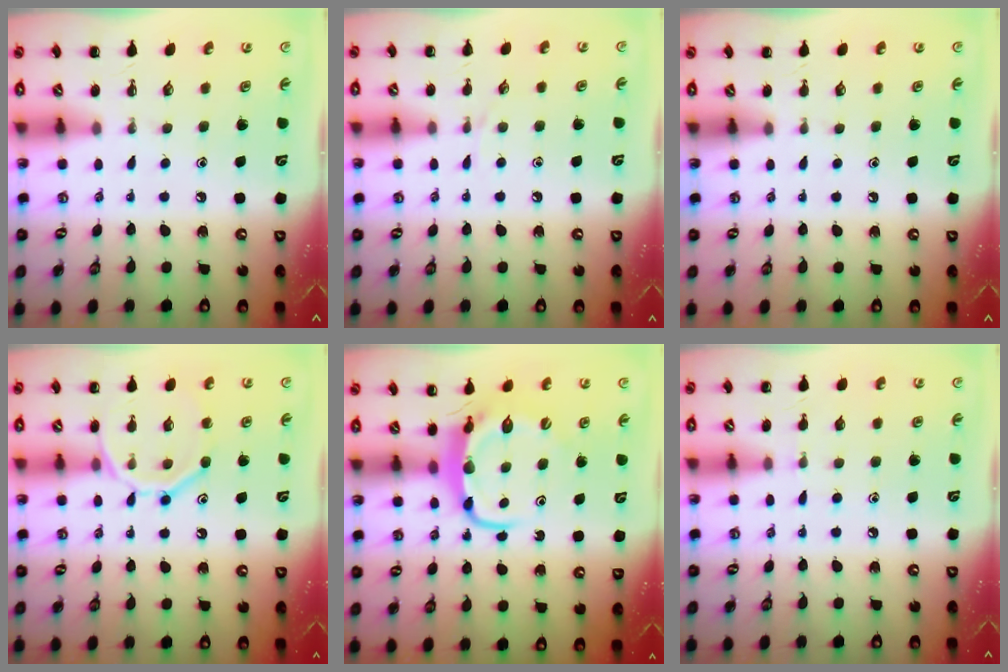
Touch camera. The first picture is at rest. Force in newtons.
{"total": 3.0, "press": 2.8, "slide": 1.1}
{"total": 0.9, "press": 0.9, "slide": 0.2}
{"total": 13.0, "press": 12.9, "slide": 1.1}
{"total": 7.7, "press": 7.6, "slide": 1.2}
{"total": 3.6, "press": 3.4, "slide": 1.3}